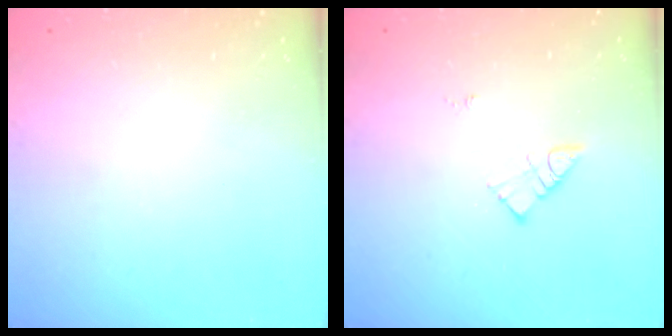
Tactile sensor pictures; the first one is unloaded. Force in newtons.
{"total": 6.6, "press": 6.6, "slide": 0.7}